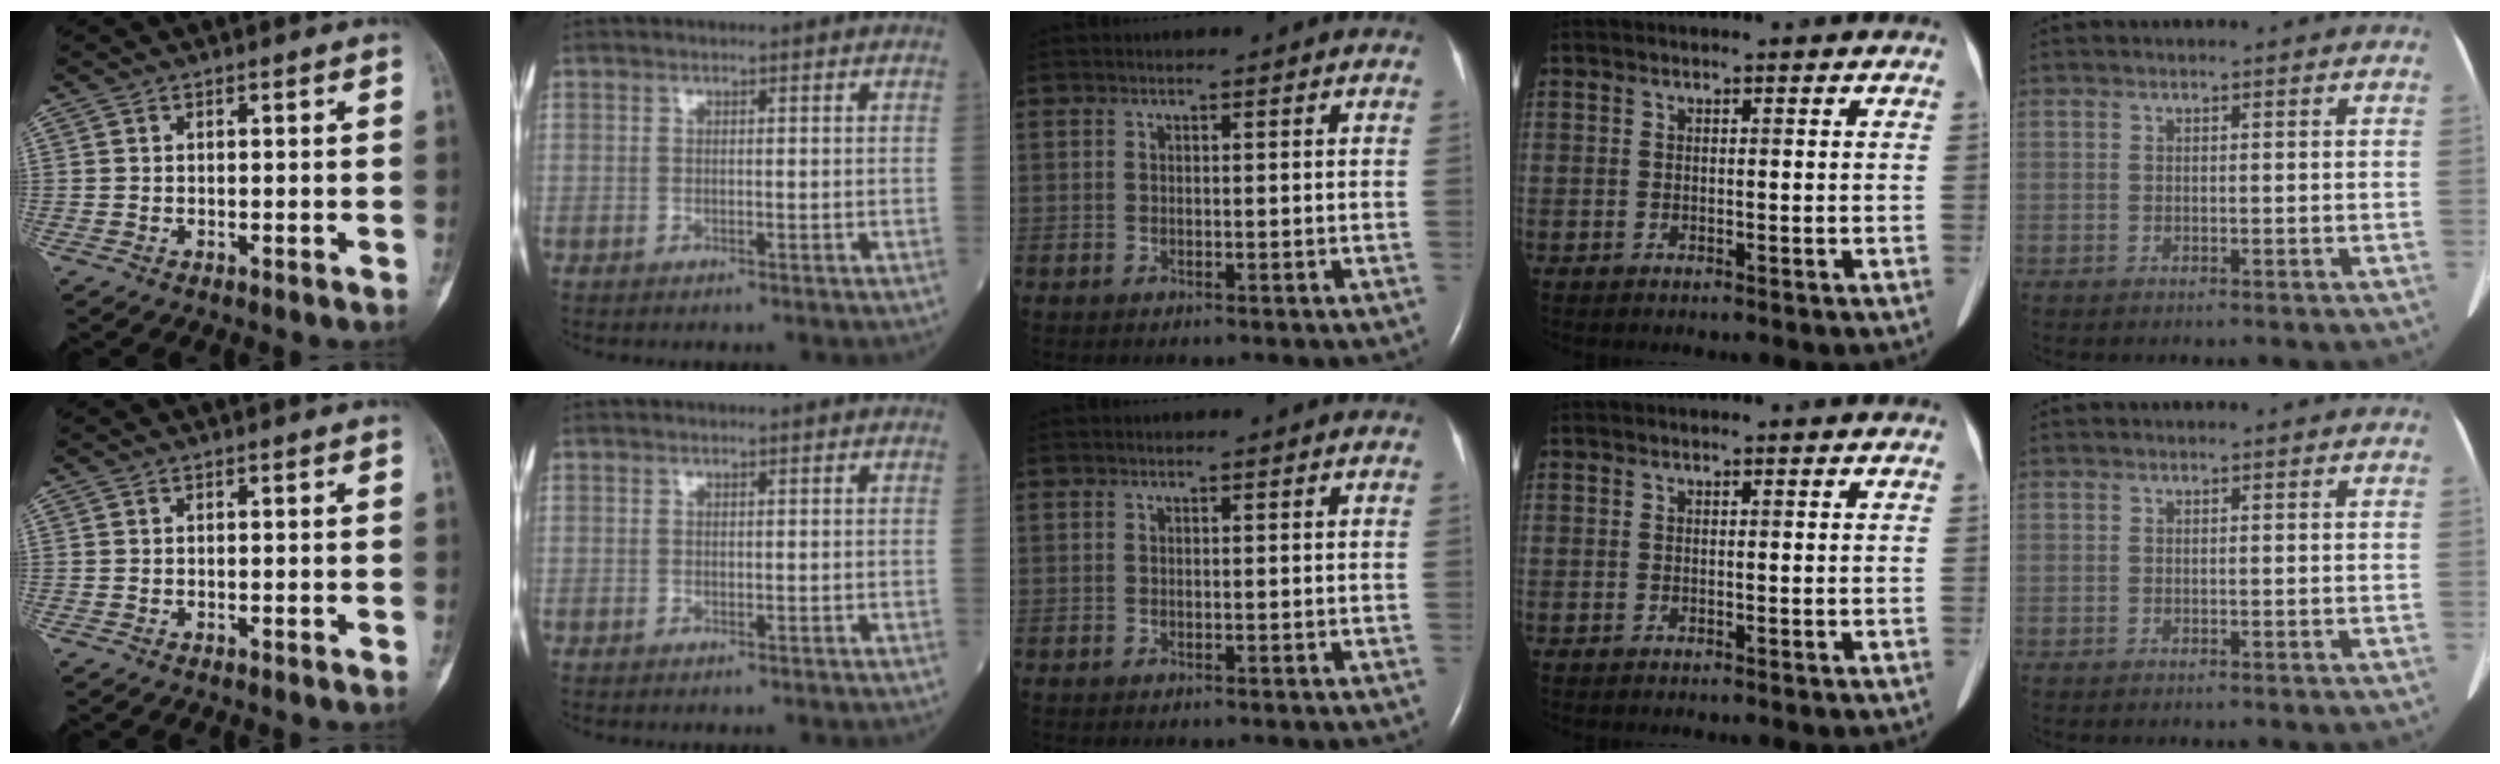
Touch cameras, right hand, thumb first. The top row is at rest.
{}